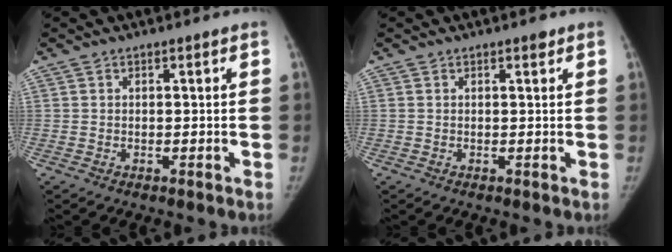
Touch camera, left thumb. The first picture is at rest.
{"total": 0.9, "force": [0.6, 0.4, 0.5], "torque": [-0.004, -0.002, 0.006]}